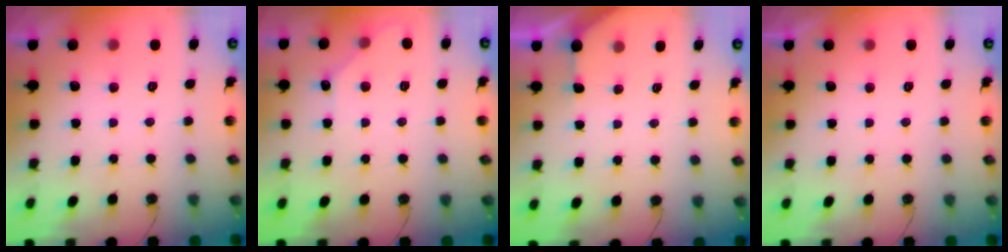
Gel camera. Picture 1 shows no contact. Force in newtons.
{"total": 4.0, "press": 4.0, "slide": 0.5}
{"total": 3.2, "press": 3.2, "slide": 0.3}
{"total": 0.0}